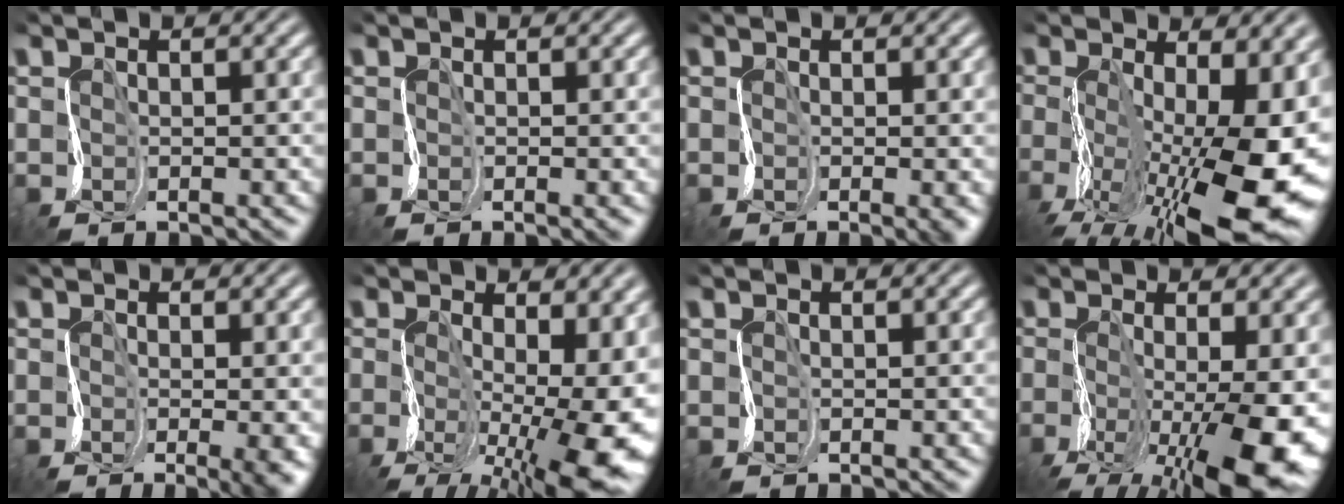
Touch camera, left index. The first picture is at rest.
{"total": 1.0, "force": [-0.3, 0.2, 0.9], "torque": [-0.012, -0.006, -0.009]}
{"total": 2.4, "force": [-0.5, 0.7, 2.2], "torque": [-0.028, -0.011, -0.011]}
{"total": 14.7, "force": [-3.2, 6.8, 12.6], "torque": [-0.233, -0.013, -0.055]}
{"total": 5.2, "force": [-1.2, 2.1, 4.6], "torque": [-0.071, -0.013, -0.015]}
{"total": 11.5, "force": [-2.2, 5.6, 9.8], "torque": [-0.168, -0.031, -0.024]}
{"total": 0.0}
{"total": 9.4, "force": [-3.1, 3.8, 8.0], "torque": [-0.168, -0.035, -0.050]}